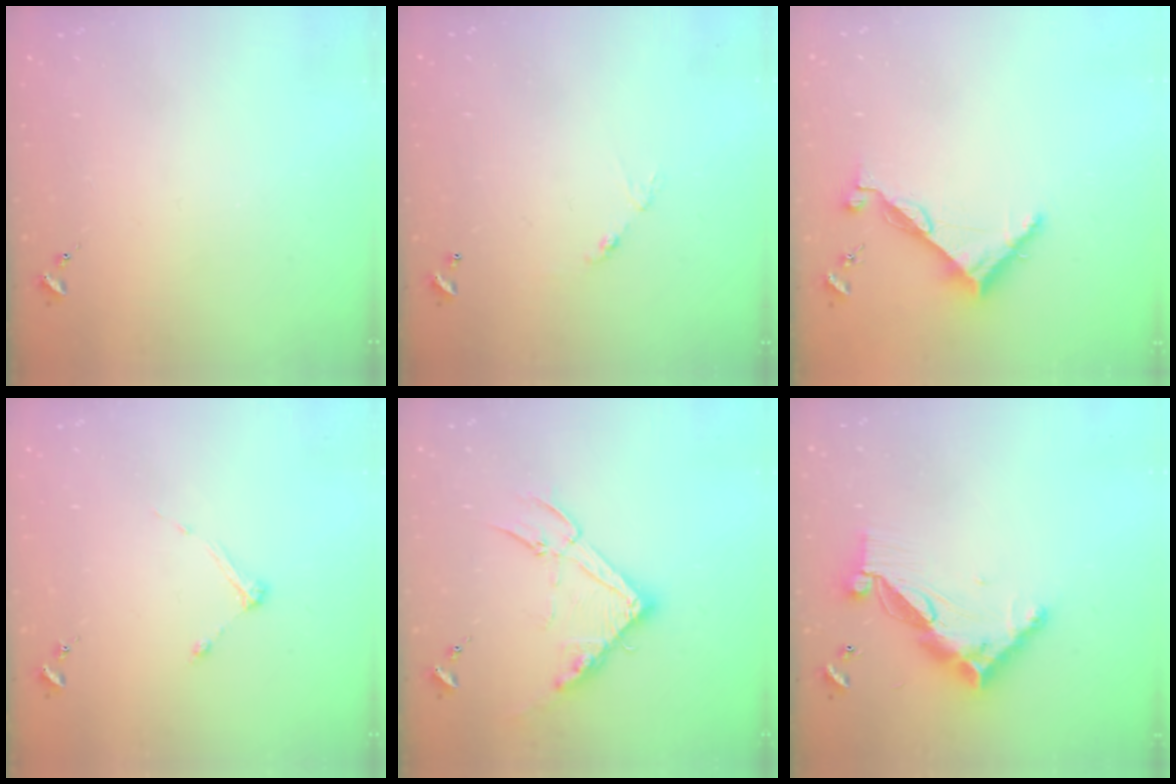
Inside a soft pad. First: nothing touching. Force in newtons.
{"total": 5.5, "press": 5.5, "slide": 0.4}
{"total": 6.8, "press": 6.8, "slide": 0.3}
{"total": 4.9, "press": 4.9, "slide": 0.7}
{"total": 15.6, "press": 15.6, "slide": 0.6}
{"total": 13.7, "press": 13.6, "slide": 1.0}